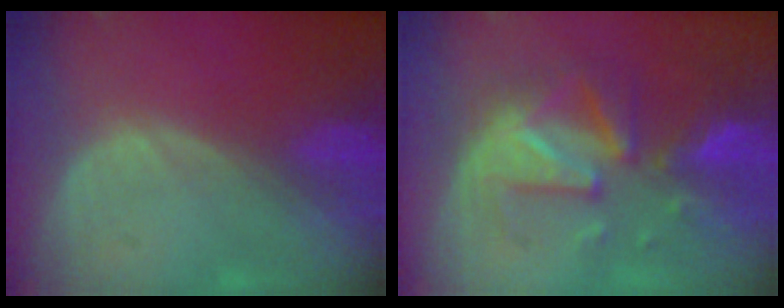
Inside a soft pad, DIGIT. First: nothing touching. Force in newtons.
{"total": 9.4, "press": 9.0, "slide": 2.5}